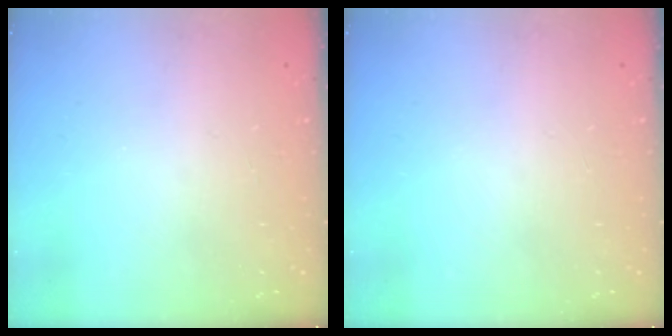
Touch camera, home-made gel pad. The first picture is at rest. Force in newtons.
{"total": 0.0}